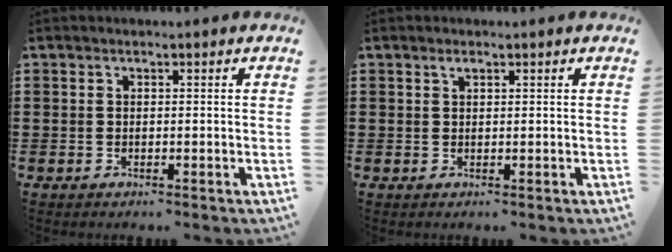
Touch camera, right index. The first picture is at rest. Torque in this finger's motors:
{"motor_torque": [0.02, -0.02, 0.01, 0.02]}